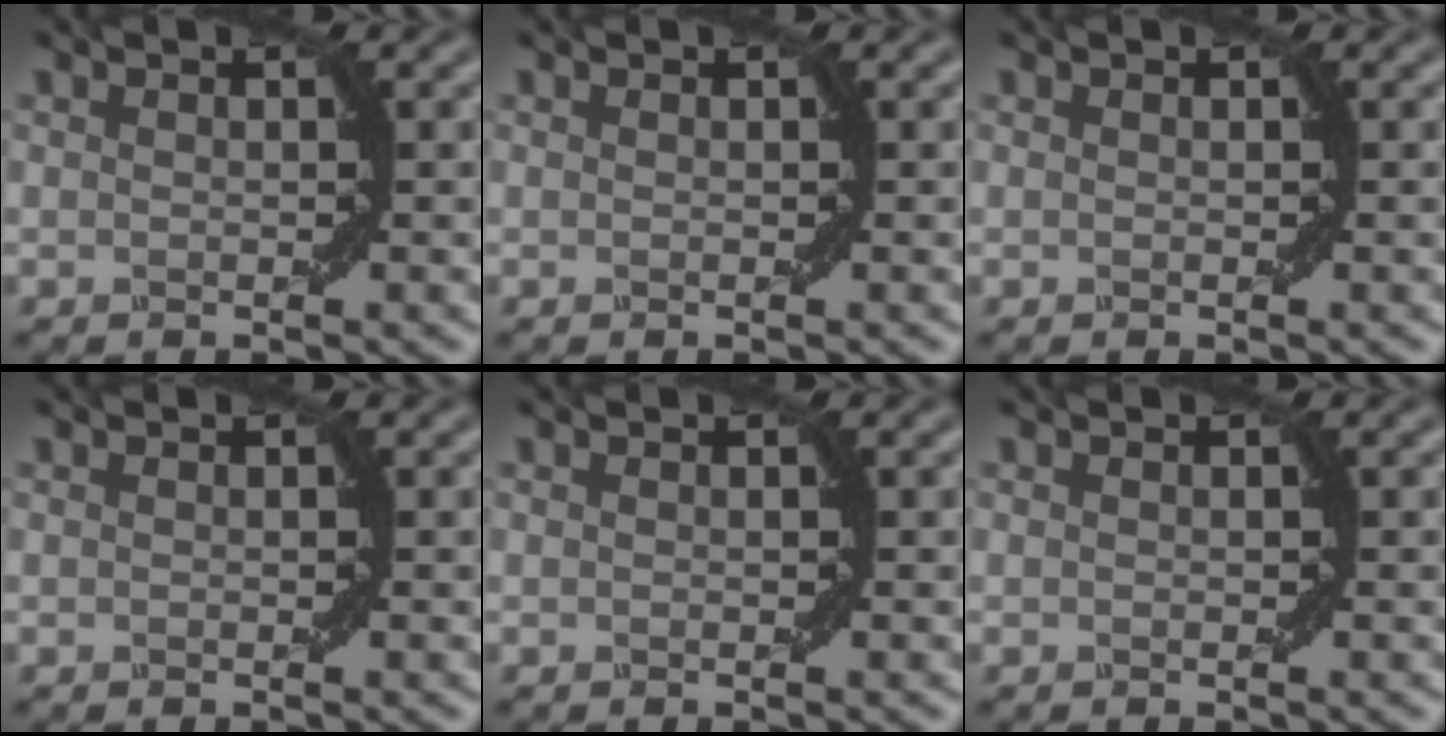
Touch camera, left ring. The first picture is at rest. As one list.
[{"total": 0.0}, {"total": 0.0}, {"total": 0.0}, {"total": 0.0}, {"total": 0.0}]